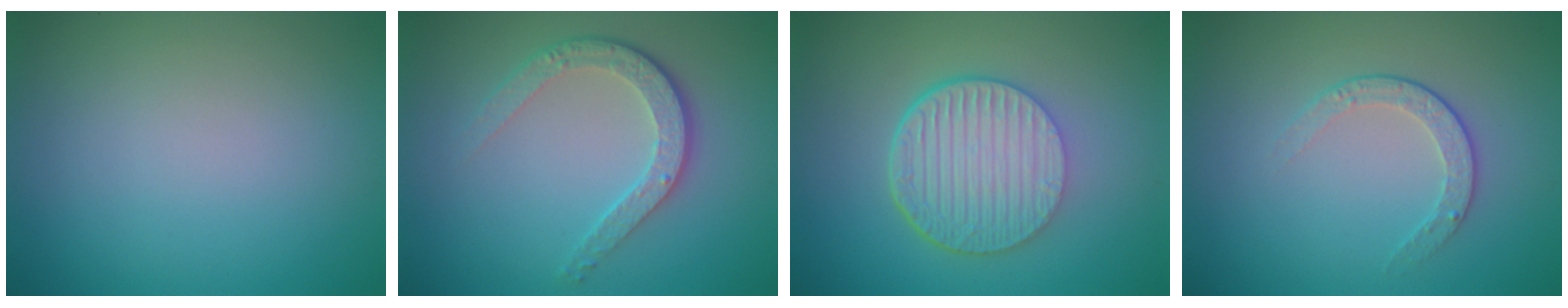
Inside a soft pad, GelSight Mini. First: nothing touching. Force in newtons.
{"total": 3.8, "press": 2.9, "slide": 2.5}
{"total": 6.6, "press": 4.6, "slide": 4.8}
{"total": 2.1, "press": 1.4, "slide": 1.5}